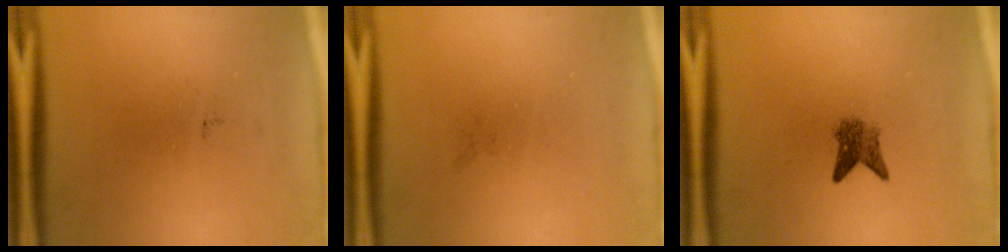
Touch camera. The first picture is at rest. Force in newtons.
{"total": 0.0}
{"total": 2.8}